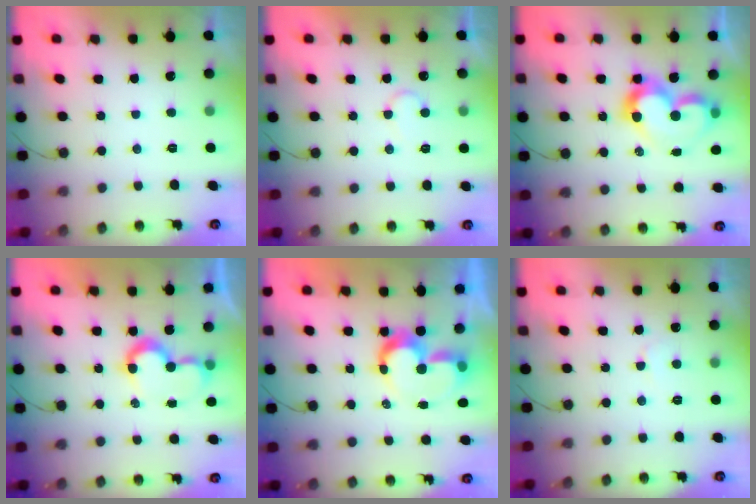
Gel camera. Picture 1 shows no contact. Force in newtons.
{"total": 6.2, "press": 6.2, "slide": 0.5}
{"total": 11.4, "press": 10.9, "slide": 3.2}
{"total": 7.9, "press": 7.9, "slide": 0.1}
{"total": 10.3, "press": 10.2, "slide": 0.7}
{"total": 3.6, "press": 3.6, "slide": 0.3}